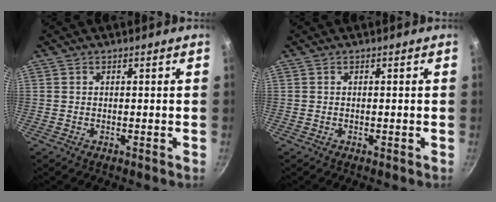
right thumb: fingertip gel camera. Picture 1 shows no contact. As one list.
[{"total": 0.0}]